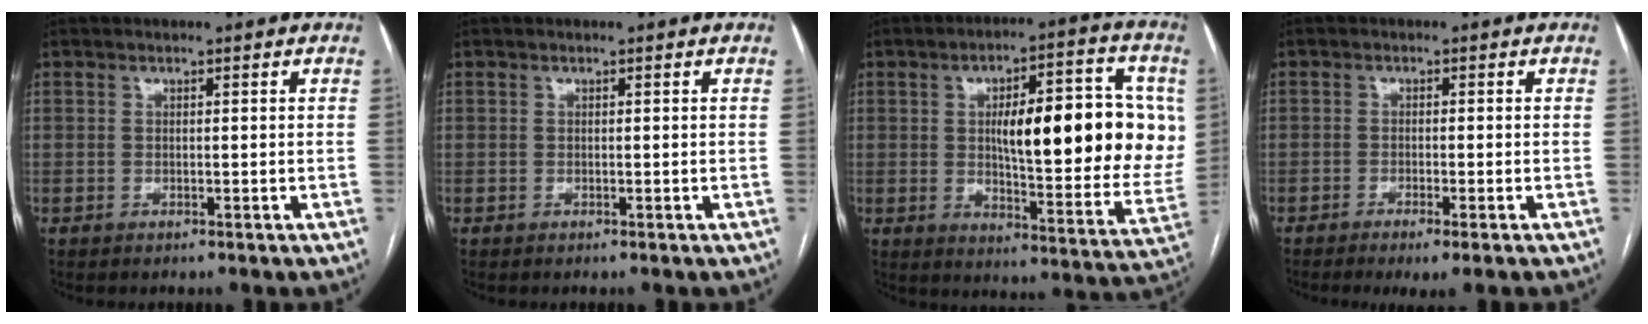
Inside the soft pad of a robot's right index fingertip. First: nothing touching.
{"total": 0.0}
{"total": 21.9, "force": [3.5, 6.0, 20.8], "torque": [-0.260, 0.020, 0.054]}
{"total": 4.0, "force": [-2.6, 0.2, 3.0], "torque": [-0.043, -0.010, -0.040]}